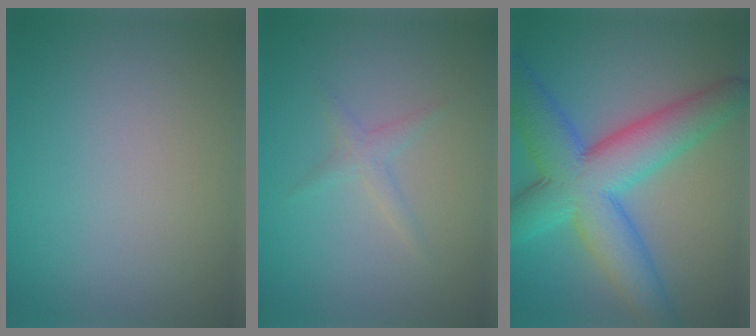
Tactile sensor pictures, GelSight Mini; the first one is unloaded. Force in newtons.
{"total": 1.3, "press": 1.3, "slide": 0.0}
{"total": 10.0, "press": 10.0, "slide": 0.3}